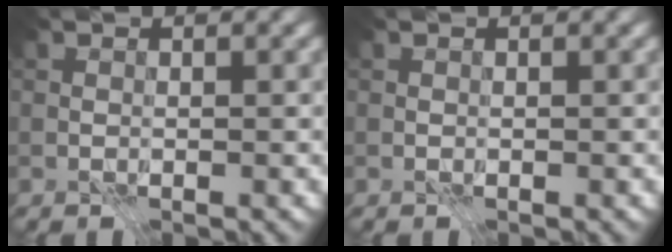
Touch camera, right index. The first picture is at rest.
{"total": 0.0}